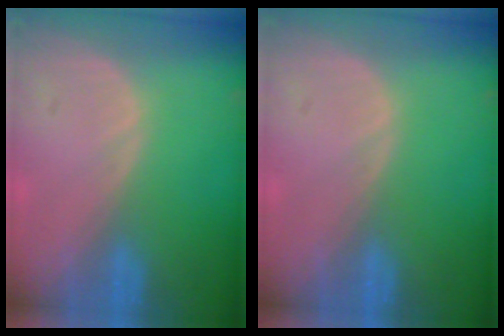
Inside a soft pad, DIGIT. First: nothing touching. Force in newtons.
{"total": 0.0}